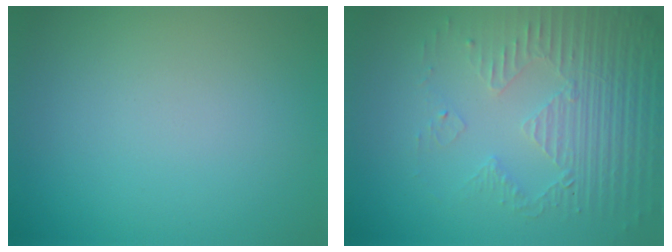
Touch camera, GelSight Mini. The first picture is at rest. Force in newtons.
{"total": 5.3, "press": 3.5, "slide": 4.1}